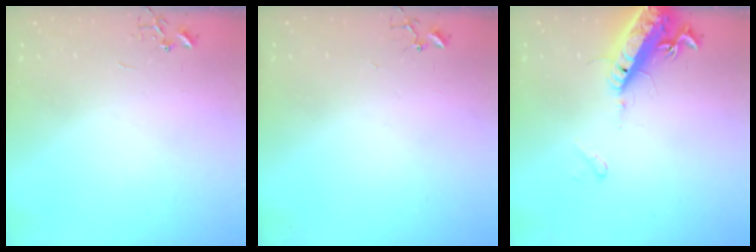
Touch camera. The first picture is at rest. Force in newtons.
{"total": 4.1, "press": 4.1, "slide": 0.2}
{"total": 16.9, "press": 16.5, "slide": 3.9}